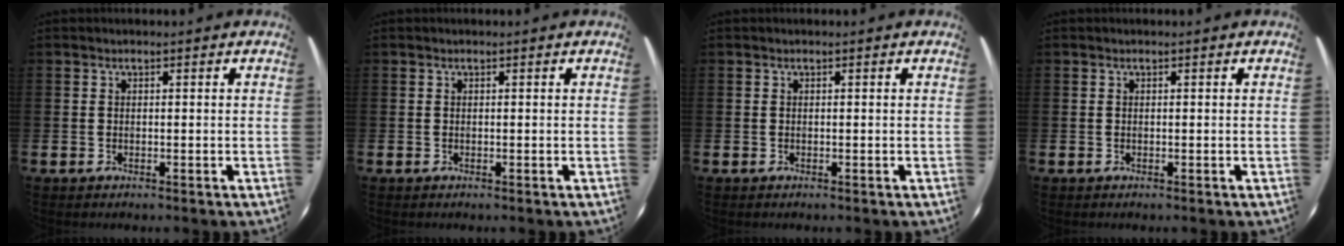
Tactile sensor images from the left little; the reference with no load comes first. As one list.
[{"total": 0.0}, {"total": 0.0}, {"total": 0.0}]